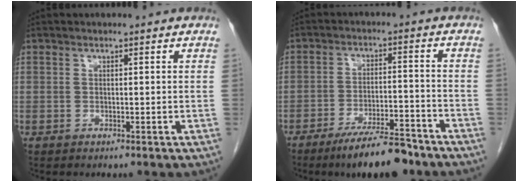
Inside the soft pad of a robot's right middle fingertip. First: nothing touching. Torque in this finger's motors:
{"motor_torque": [1.06, -1.08, 0.41, 0.14]}